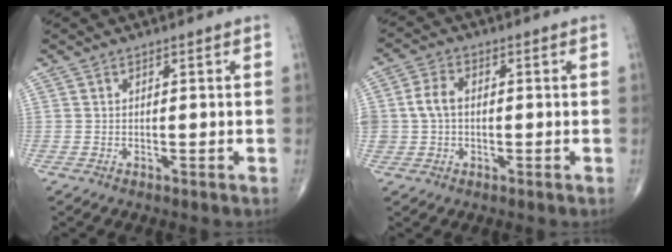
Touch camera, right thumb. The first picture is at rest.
{"total": 4.9, "force": [0.1, 3.6, 3.3], "torque": [-0.064, 0.013, -0.002]}